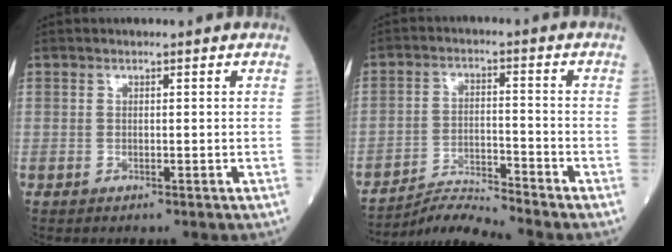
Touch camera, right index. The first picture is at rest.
{"total": 6.2, "force": [-5.8, -2.1, -0.2], "torque": [-0.010, -0.007, -0.105]}